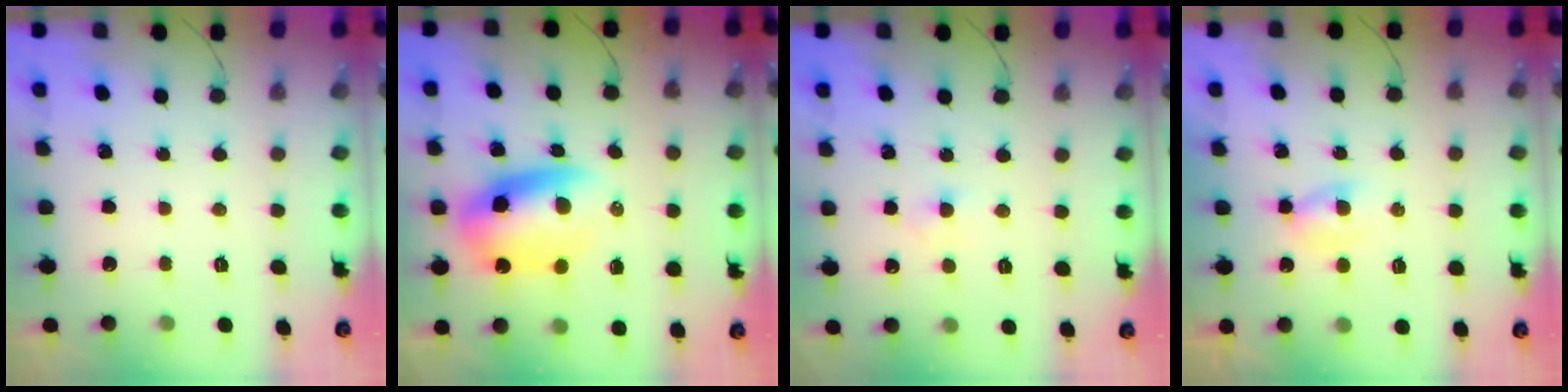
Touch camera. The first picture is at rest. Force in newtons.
{"total": 10.4, "press": 10.1, "slide": 2.5}
{"total": 1.9, "press": 1.8, "slide": 0.8}
{"total": 1.3, "press": 1.1, "slide": 0.7}